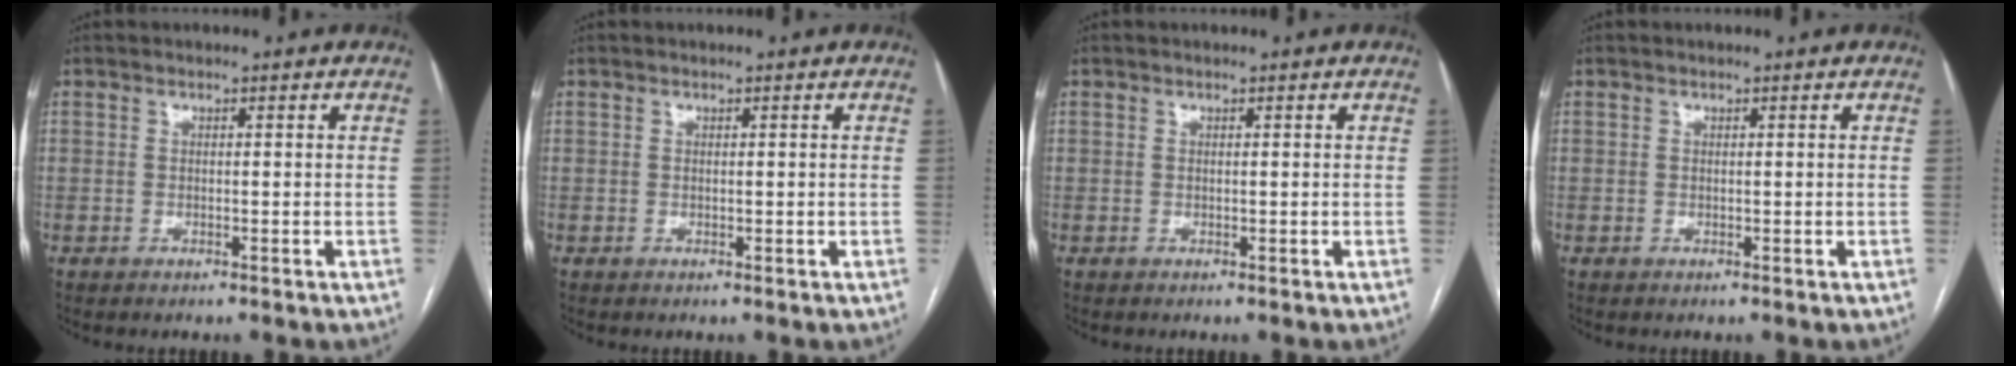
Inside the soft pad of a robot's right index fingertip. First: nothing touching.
{"total": 0.0}
{"total": 0.0}
{"total": 0.0}